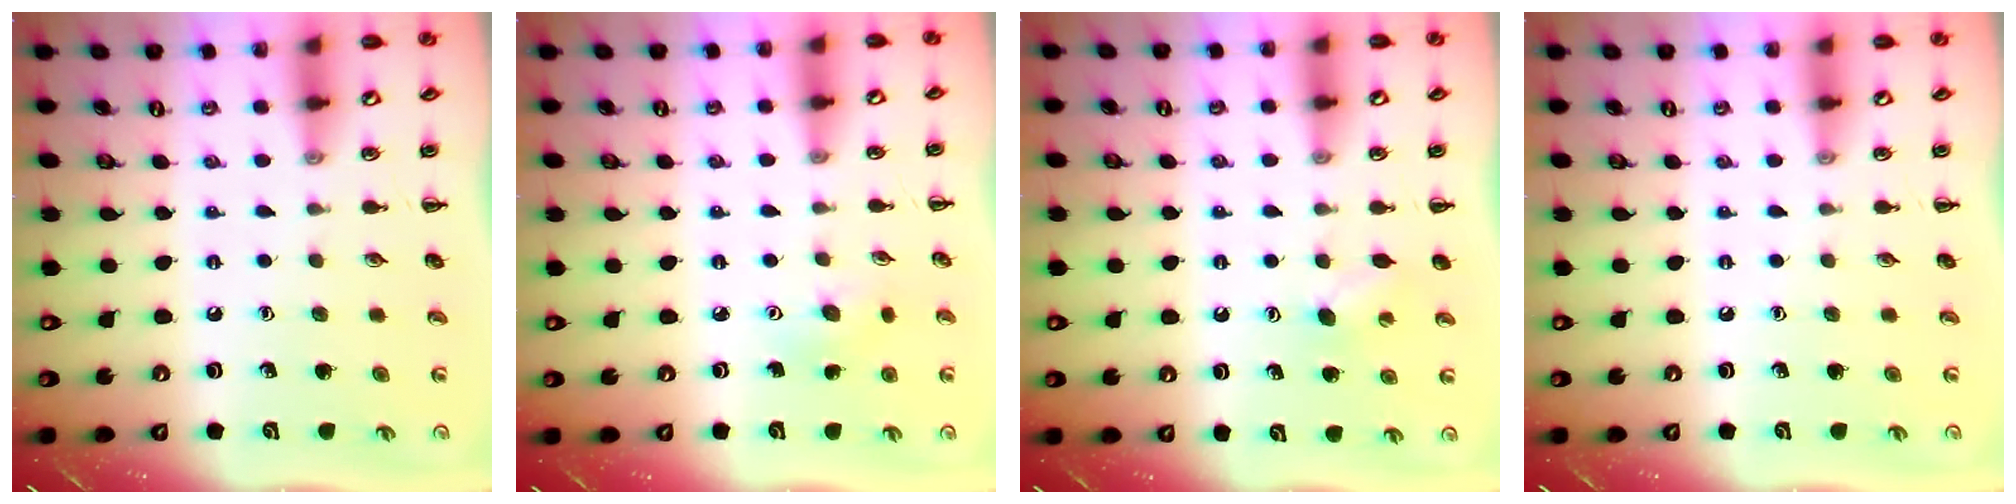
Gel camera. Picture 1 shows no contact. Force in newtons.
{"total": 3.2, "press": 3.0, "slide": 0.9}
{"total": 4.0, "press": 3.9, "slide": 0.8}
{"total": 0.0}